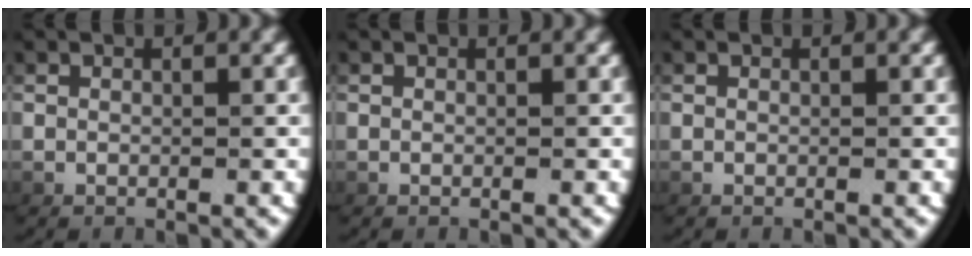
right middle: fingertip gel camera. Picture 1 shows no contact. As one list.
[{"total": 0.0}, {"total": 0.0}]